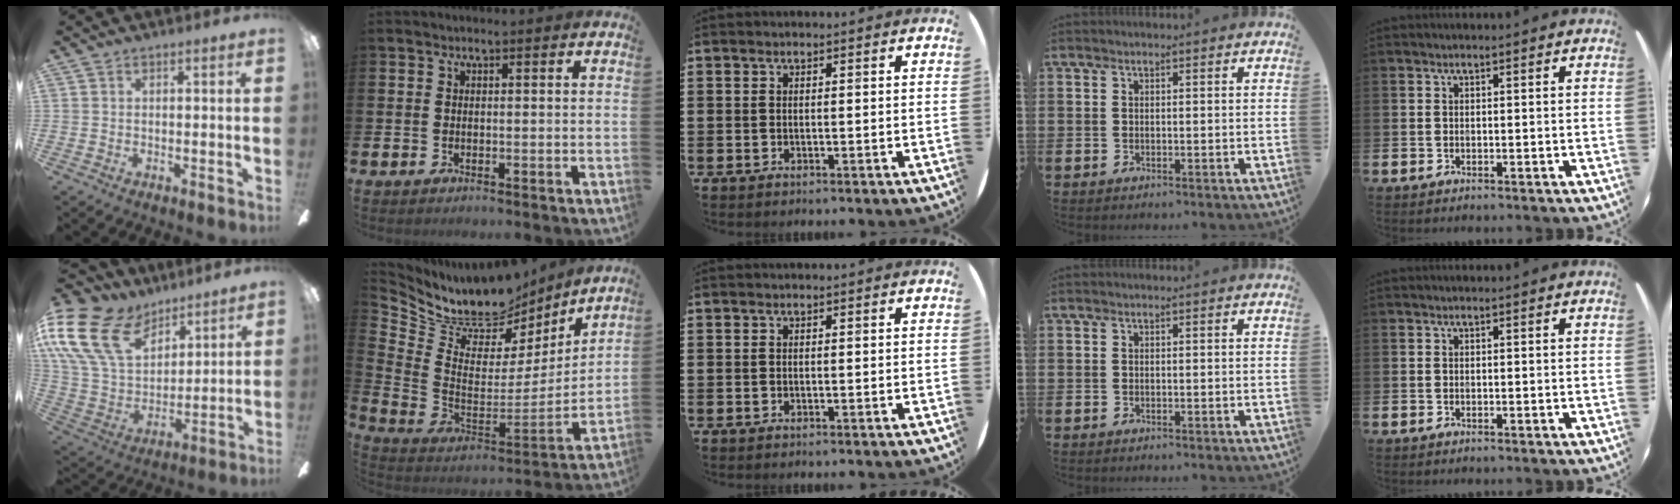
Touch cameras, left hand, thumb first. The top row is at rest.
{"thumb": {"total": 22.7, "force": [11.8, 14.5, 12.8], "torque": [-0.290, -0.060, 0.215]}, "index": {"total": 9.8, "force": [8.6, 4.0, 2.3], "torque": [-0.097, -0.058, 0.152]}}